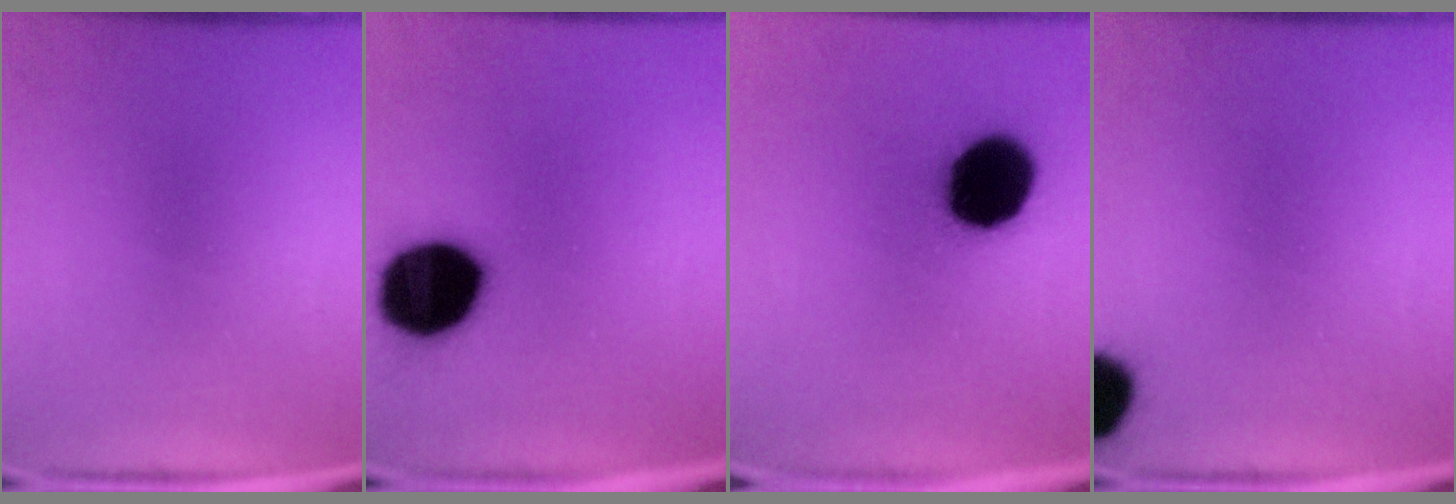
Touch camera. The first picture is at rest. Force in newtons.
{"total": 19.7}
{"total": 17.8}
{"total": 10.5}